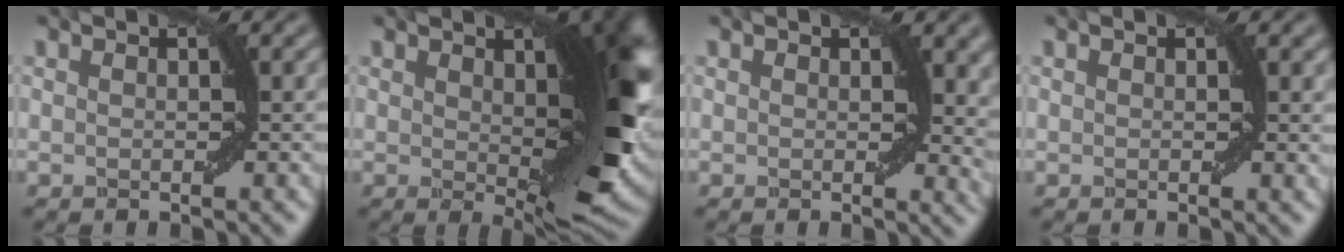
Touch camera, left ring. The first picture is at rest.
{"total": 11.0, "force": [1.5, 4.6, 10.0], "torque": [-0.123, -0.012, 0.027]}
{"total": 3.1, "force": [1.0, 1.7, 2.5], "torque": [-0.019, -0.007, 0.015]}
{"total": 0.7, "force": [0.4, 0.2, 0.5], "torque": [-0.003, -0.005, 0.006]}